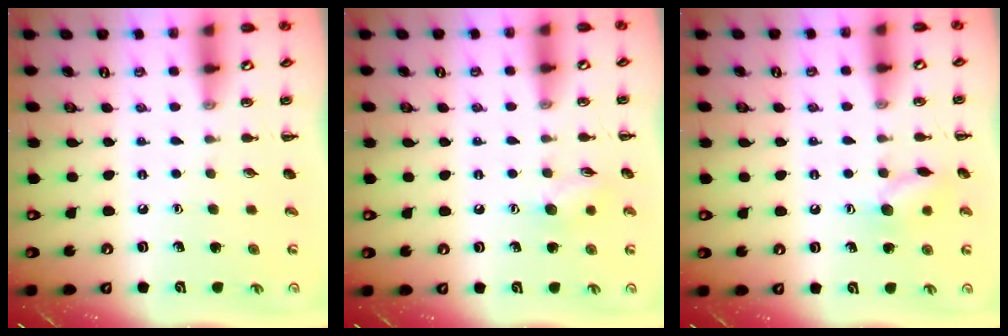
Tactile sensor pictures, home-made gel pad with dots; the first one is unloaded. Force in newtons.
{"total": 7.1, "press": 7.0, "slide": 1.1}
{"total": 8.3, "press": 8.3, "slide": 0.5}